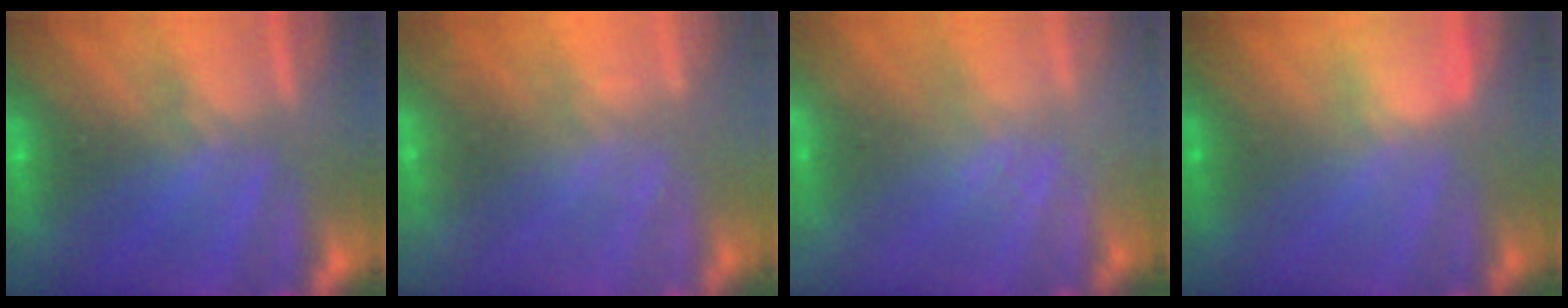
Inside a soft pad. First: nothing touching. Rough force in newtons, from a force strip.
{"total": 2.2}
{"total": 2.3}
{"total": 2.7}